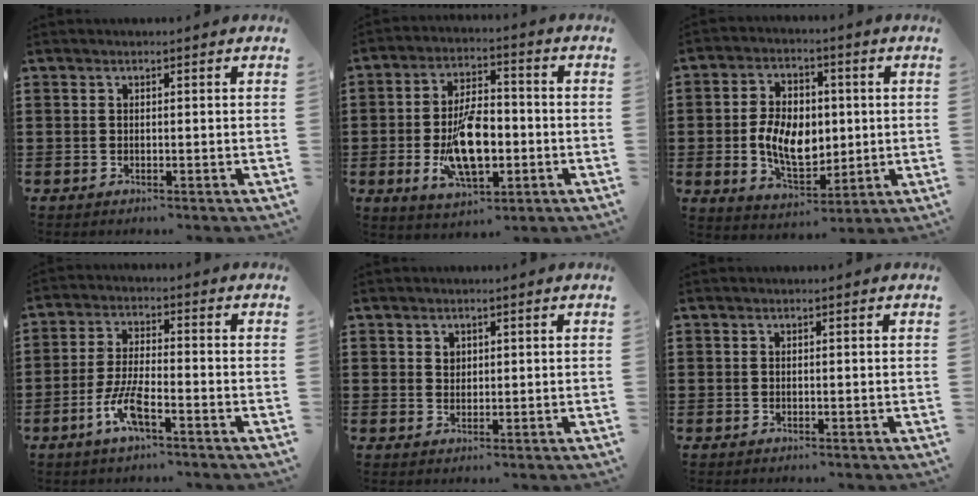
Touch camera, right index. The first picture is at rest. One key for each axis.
{"total": 11.6, "fx": -2.6, "fy": 5.5, "fz": 9.9, "tx": -0.185, "ty": -0.007, "tz": -0.047}
{"total": 8.7, "fx": -0.3, "fy": 5.7, "fz": 6.5, "tx": -0.138, "ty": 0.008, "tz": -0.007}
{"total": 6.5, "fx": -3.4, "fy": 1.5, "fz": 5.4, "tx": -0.127, "ty": -0.013, "tz": -0.068}
{"total": 1.4, "fx": 0.9, "fy": 1.1, "fz": 0.3, "tx": -0.009, "ty": 0.004, "tz": 0.017}
{"total": 0.0}